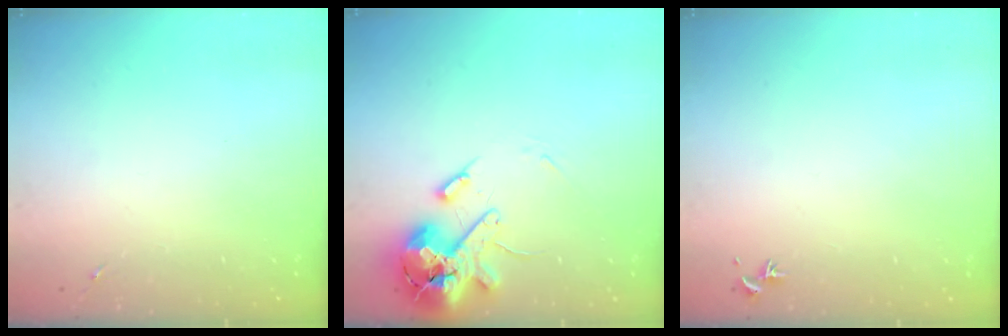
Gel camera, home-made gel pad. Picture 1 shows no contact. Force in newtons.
{"total": 14.6, "press": 14.4, "slide": 2.4}
{"total": 0.7, "press": 0.5, "slide": 0.4}